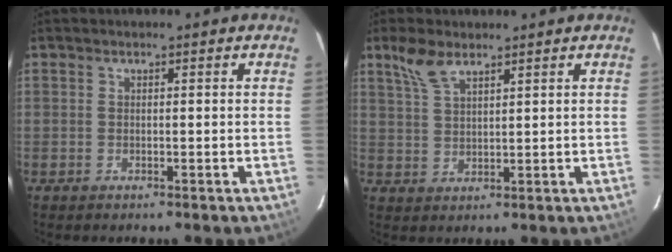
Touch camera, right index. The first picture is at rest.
{"total": 5.1, "force": [3.7, 2.0, 3.0], "torque": [-0.061, 0.007, 0.076]}